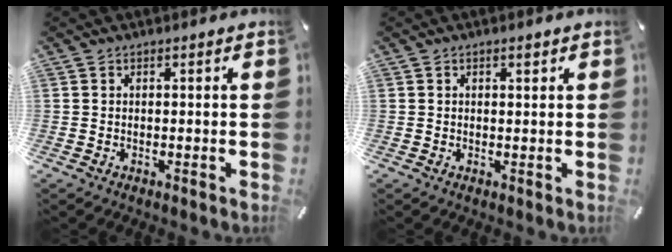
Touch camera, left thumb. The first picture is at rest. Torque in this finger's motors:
{"motor_torque": [-0.04, -0.36, 0.03, 0.02, 0.02]}